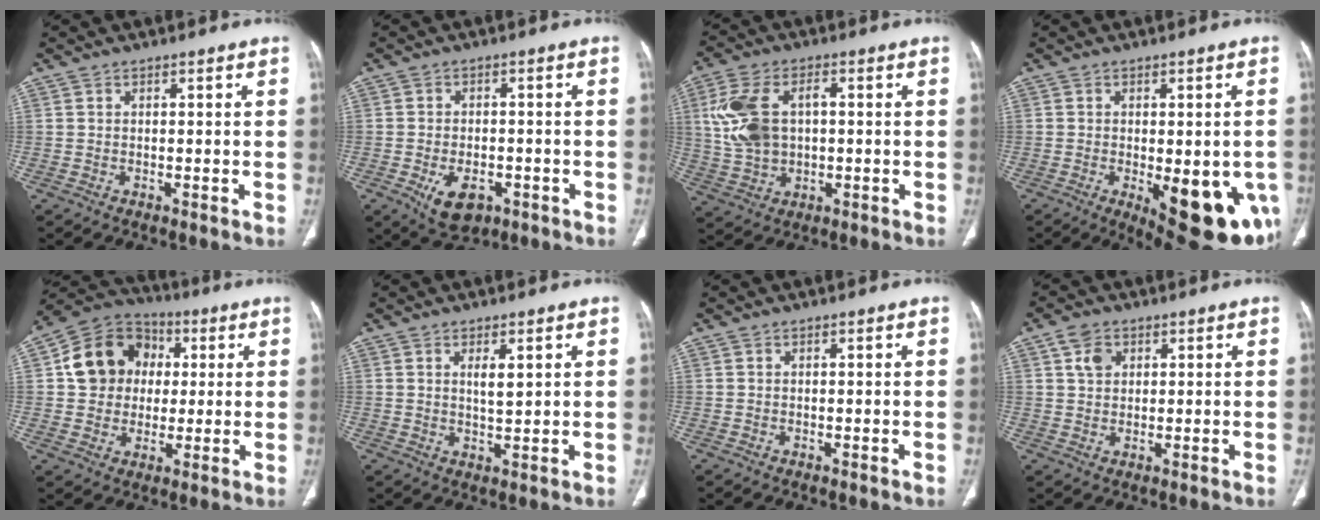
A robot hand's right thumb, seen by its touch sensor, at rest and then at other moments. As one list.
[{"total": 7.3, "force": [-3.0, 4.6, 4.9], "torque": [-0.071, 0.007, -0.038]}, {"total": 11.7, "force": [1.5, 7.4, 9.0], "torque": [-0.185, 0.011, 0.034]}, {"total": 16.9, "force": [-5.4, 6.7, 14.5], "torque": [-0.131, -0.010, -0.051]}, {"total": 13.8, "force": [2.1, 12.0, 6.5], "torque": [-0.086, 0.015, 0.027]}, {"total": 3.3, "force": [1.4, 0.9, 2.9], "torque": [-0.046, -0.014, 0.025]}, {"total": 0.0}, {"total": 4.1, "force": [1.7, 3.0, 2.2], "torque": [-0.028, -0.004, 0.034]}]